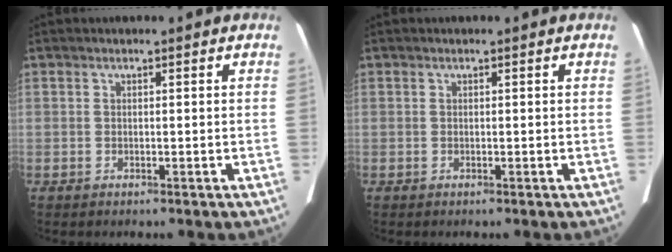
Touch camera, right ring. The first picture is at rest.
{"total": 0.0}